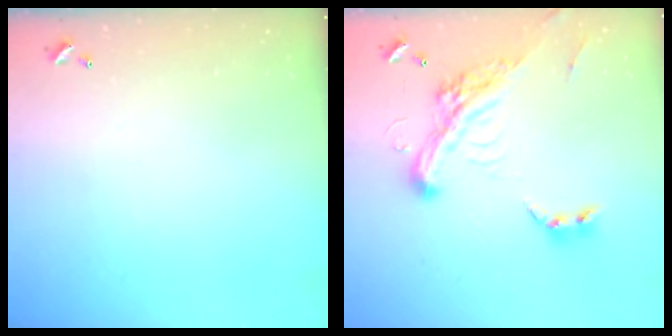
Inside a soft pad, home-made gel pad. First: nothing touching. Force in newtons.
{"total": 8.3, "press": 8.0, "slide": 1.9}